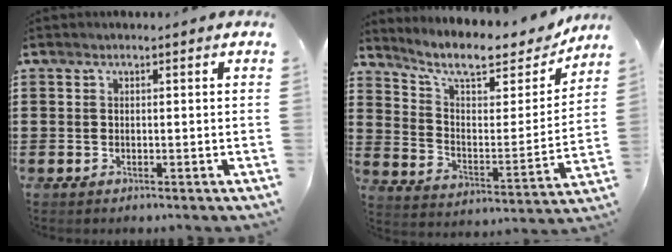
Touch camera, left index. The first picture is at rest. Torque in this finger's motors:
{"motor_torque": [0.05, -1.18, 0.58, 0.14]}